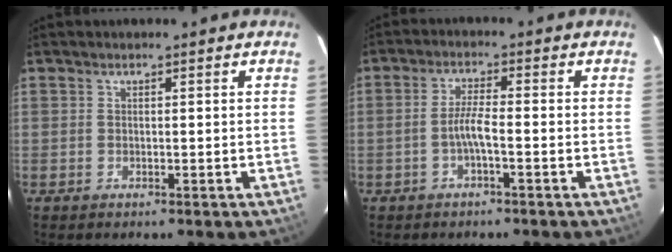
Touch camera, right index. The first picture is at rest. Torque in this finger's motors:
{"motor_torque": [0.65, -0.01, 0.36, 0.10]}